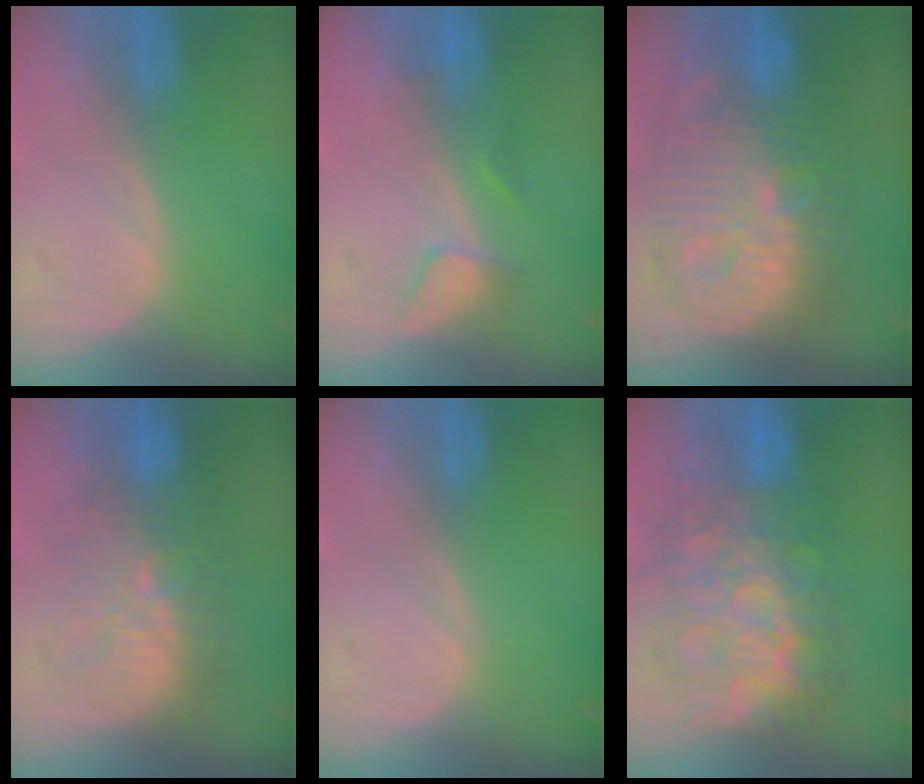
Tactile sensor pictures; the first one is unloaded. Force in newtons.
{"total": 2.8, "press": 2.7, "slide": 0.4}
{"total": 13.5, "press": 13.5, "slide": 1.3}
{"total": 9.3, "press": 9.1, "slide": 2.1}
{"total": 0.0}
{"total": 12.3, "press": 12.3, "slide": 1.3}